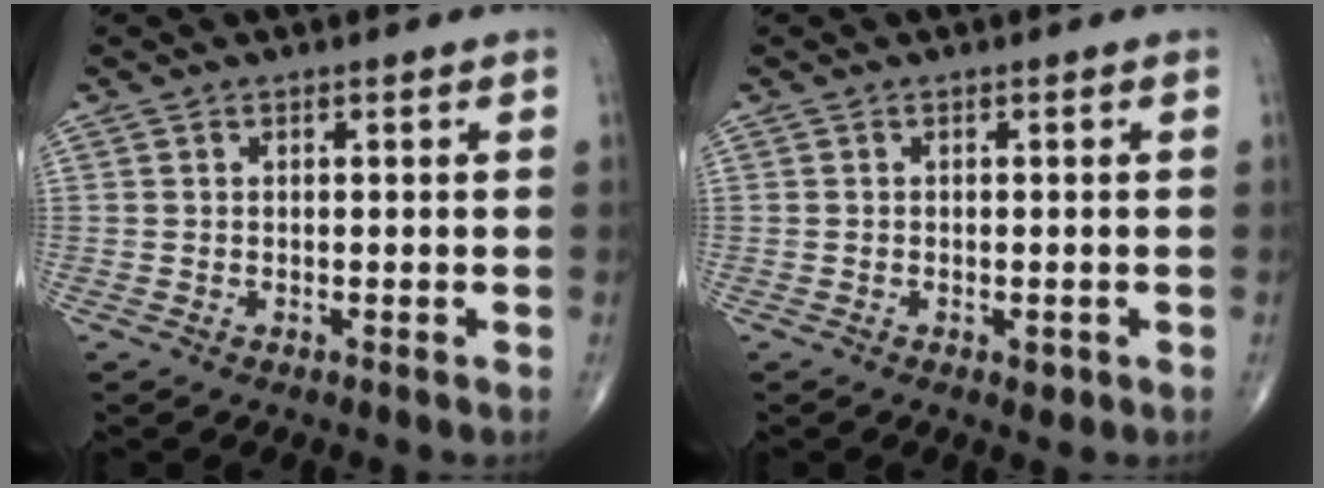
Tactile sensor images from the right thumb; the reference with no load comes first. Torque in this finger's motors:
{"motor_torque": [2.25, 2.15, -0.04, -0.20, -0.01]}